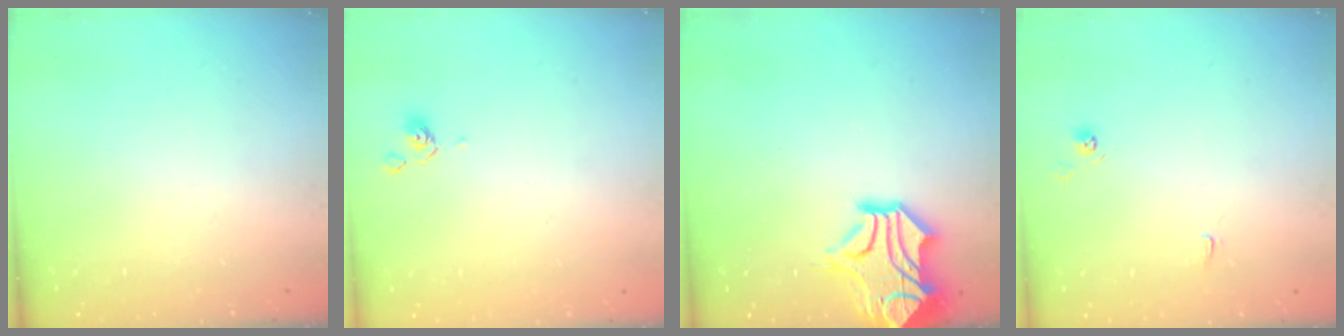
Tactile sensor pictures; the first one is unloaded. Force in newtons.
{"total": 2.0, "press": 2.0, "slide": 0.4}
{"total": 8.1, "press": 7.7, "slide": 2.5}
{"total": 1.2, "press": 1.2, "slide": 0.3}